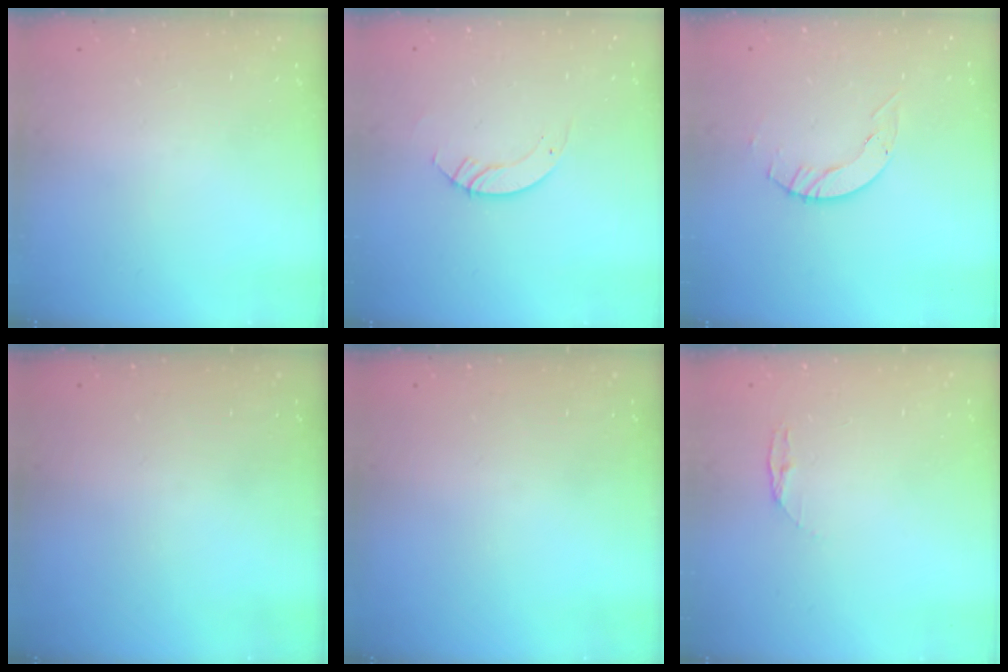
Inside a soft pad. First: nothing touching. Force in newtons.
{"total": 3.5, "press": 3.5, "slide": 0.1}
{"total": 4.0, "press": 4.0, "slide": 0.5}
{"total": 0.0}
{"total": 0.0}
{"total": 3.8, "press": 3.7, "slide": 0.4}